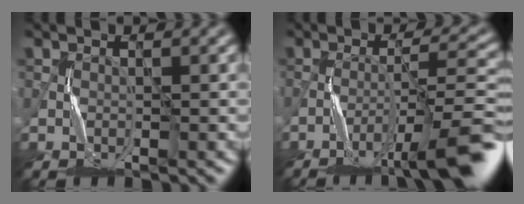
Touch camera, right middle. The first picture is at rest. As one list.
[{"total": 9.0, "force": [-5.8, 1.3, 6.8], "torque": [-0.091, 0.012, -0.095]}]